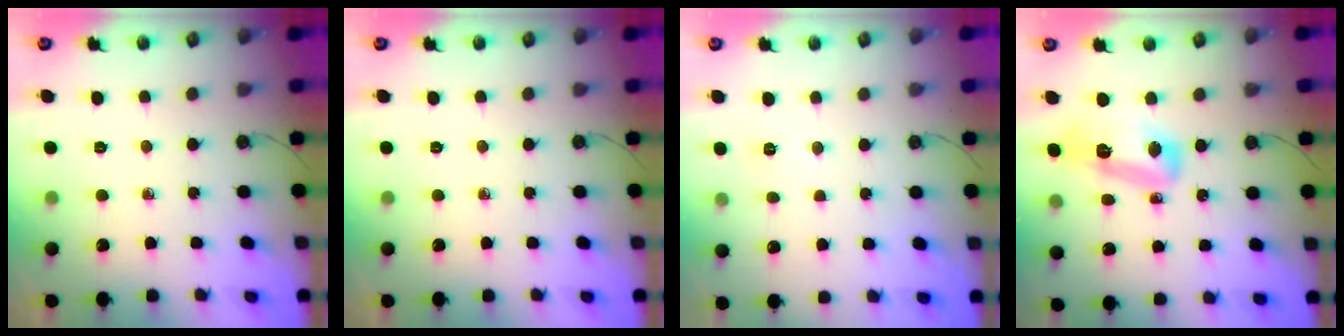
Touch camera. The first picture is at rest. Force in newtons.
{"total": 0.0}
{"total": 4.4, "press": 4.3, "slide": 1.1}
{"total": 11.4, "press": 11.4, "slide": 0.8}